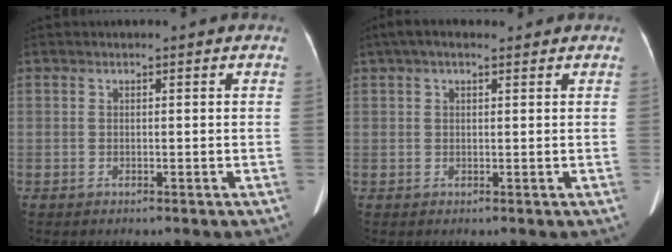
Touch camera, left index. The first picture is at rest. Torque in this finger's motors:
{"motor_torque": [0.04, -0.02, -0.24, 0.02]}